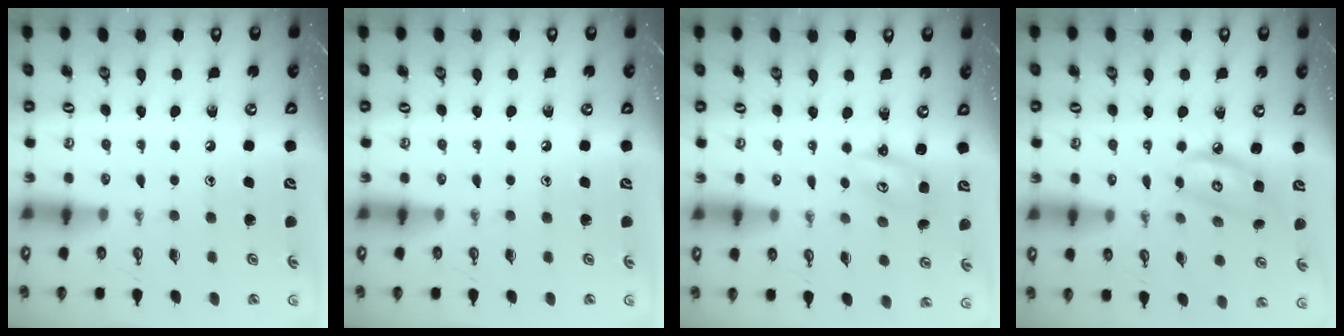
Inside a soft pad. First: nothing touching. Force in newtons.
{"total": 0.0}
{"total": 2.6, "press": 2.6, "slide": 0.2}
{"total": 6.4, "press": 6.4, "slide": 0.5}